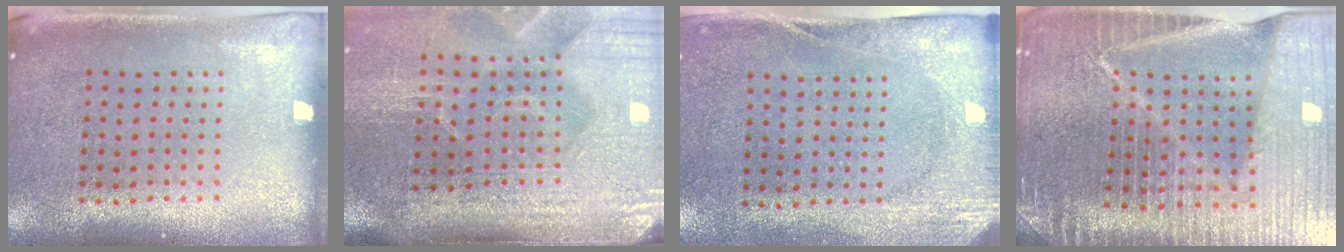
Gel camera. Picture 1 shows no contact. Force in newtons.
{"total": 4.9, "press": 4.1, "slide": 2.6}
{"total": 2.7, "press": 2.1, "slide": 1.7}
{"total": 6.7, "press": 5.8, "slide": 3.4}